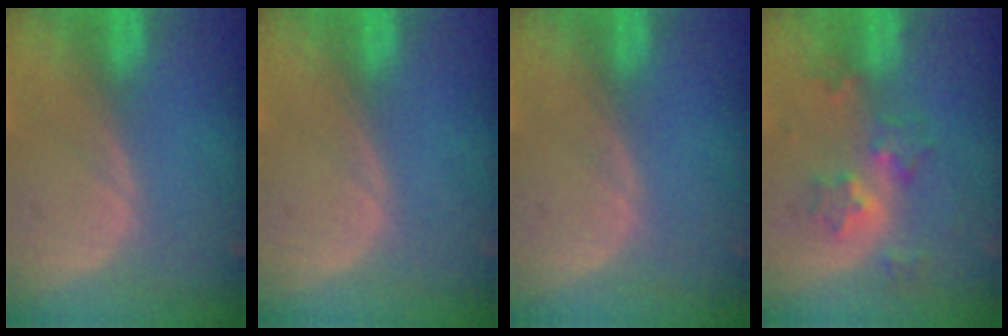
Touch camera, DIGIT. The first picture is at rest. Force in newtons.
{"total": 0.0}
{"total": 0.0}
{"total": 6.3, "press": 5.5, "slide": 3.1}